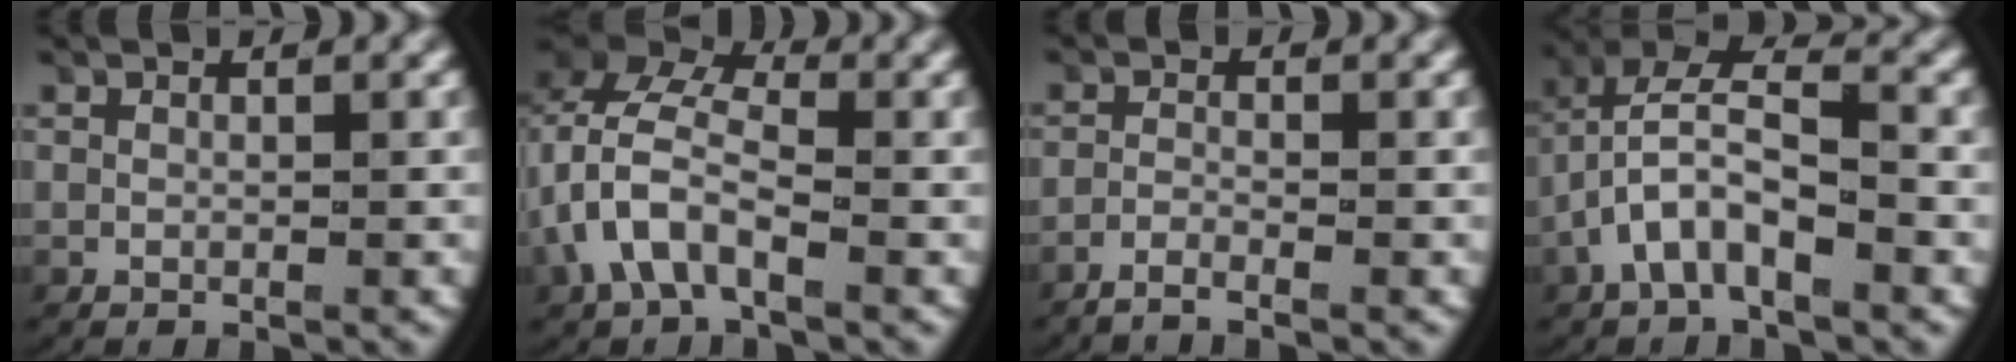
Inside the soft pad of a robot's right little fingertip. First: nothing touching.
{"total": 7.3, "force": [0.7, 5.3, 5.0], "torque": [-0.111, 0.003, 0.000]}
{"total": 2.5, "force": [-2.2, 0.3, 1.0], "torque": [-0.025, -0.006, -0.040]}
{"total": 4.1, "force": [-0.4, 2.5, 3.3], "torque": [-0.074, -0.010, -0.007]}